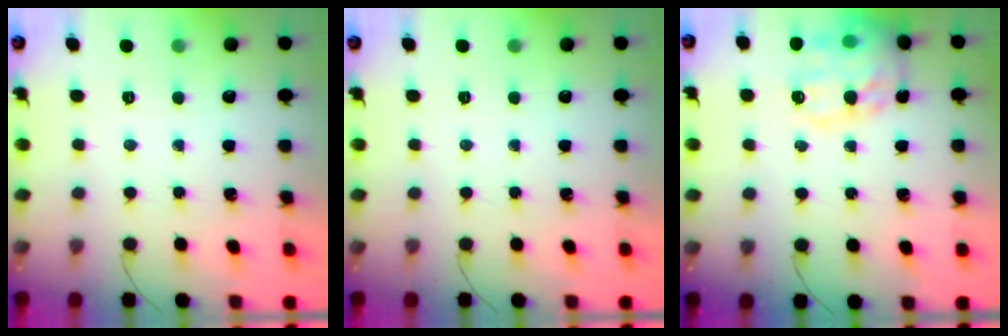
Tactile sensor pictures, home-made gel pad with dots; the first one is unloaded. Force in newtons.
{"total": 0.0}
{"total": 18.7, "press": 18.6, "slide": 2.3}